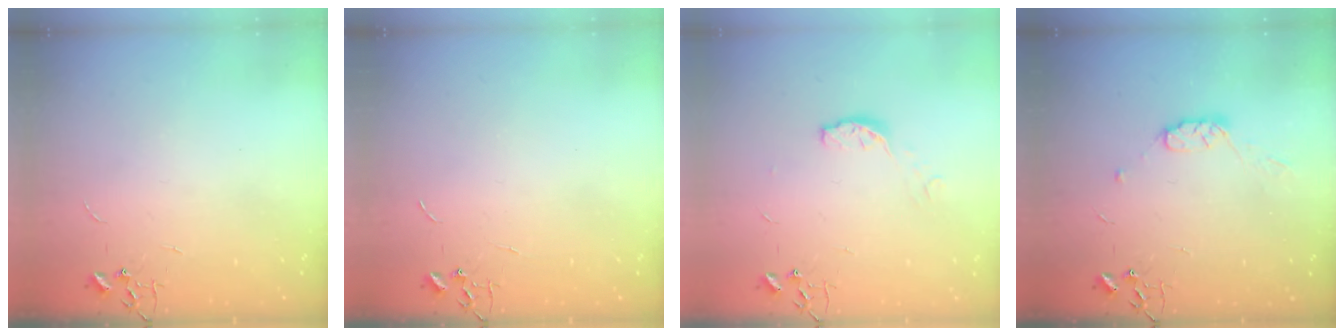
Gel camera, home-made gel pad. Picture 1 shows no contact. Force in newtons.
{"total": 0.0}
{"total": 6.2, "press": 6.2, "slide": 0.3}
{"total": 7.1, "press": 7.0, "slide": 1.1}